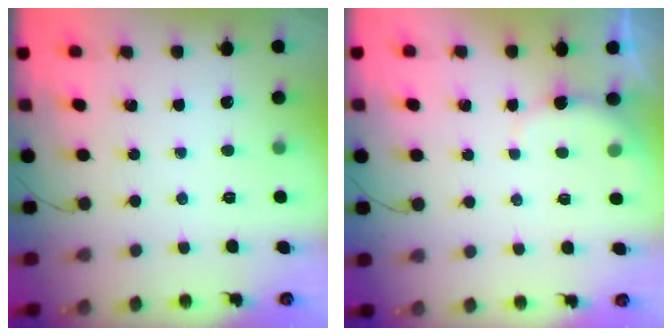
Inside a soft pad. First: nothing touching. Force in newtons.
{"total": 2.3, "press": 2.2, "slide": 0.6}